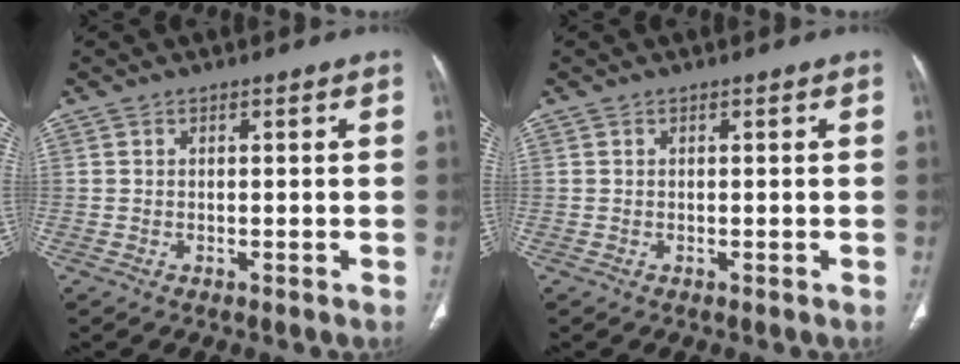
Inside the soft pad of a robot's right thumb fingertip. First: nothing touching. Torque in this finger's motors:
{"motor_torque": [1.15, 1.14, 0.08, -0.04, 0.00]}